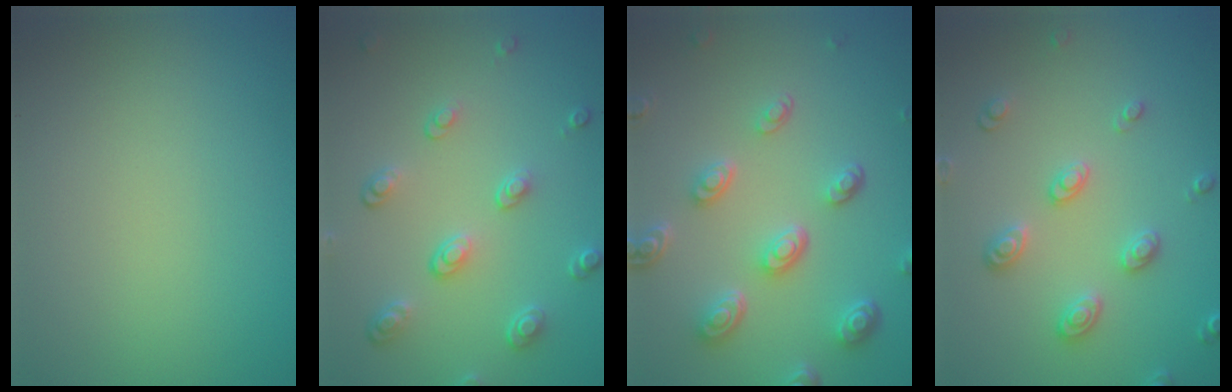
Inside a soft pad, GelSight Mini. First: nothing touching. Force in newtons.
{"total": 3.8, "press": 2.9, "slide": 2.4}
{"total": 5.4, "press": 4.0, "slide": 3.7}
{"total": 2.9, "press": 2.7, "slide": 1.1}